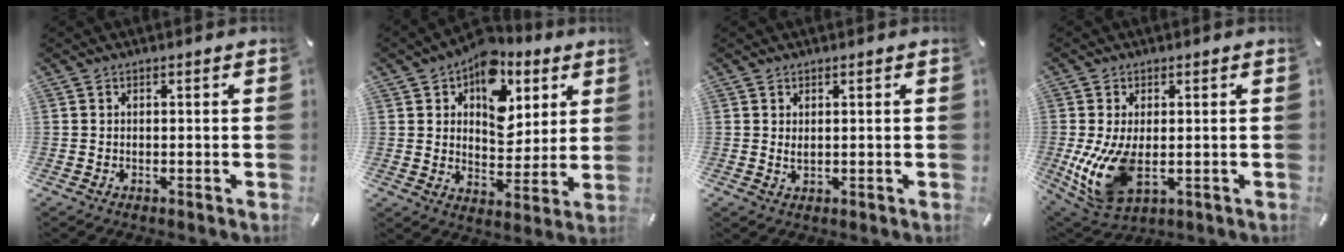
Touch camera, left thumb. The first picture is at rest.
{"total": 14.5, "force": [7.2, 9.6, 8.2], "torque": [-0.113, -0.039, 0.128]}
{"total": 1.3, "force": [0.5, 0.6, 1.0], "torque": [-0.021, 0.001, 0.009]}
{"total": 12.5, "force": [-0.9, 7.2, 10.2], "torque": [-0.225, -0.020, -0.011]}